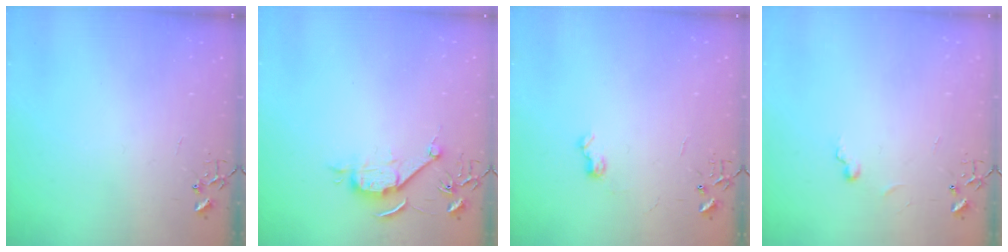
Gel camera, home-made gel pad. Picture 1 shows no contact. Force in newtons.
{"total": 7.9, "press": 7.9, "slide": 0.9}
{"total": 6.0, "press": 6.0, "slide": 0.7}
{"total": 5.6, "press": 5.6, "slide": 0.5}